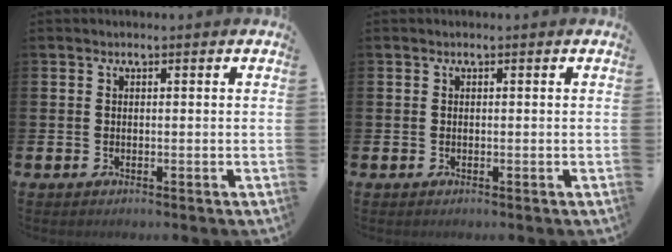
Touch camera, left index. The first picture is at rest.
{"total": 0.0}